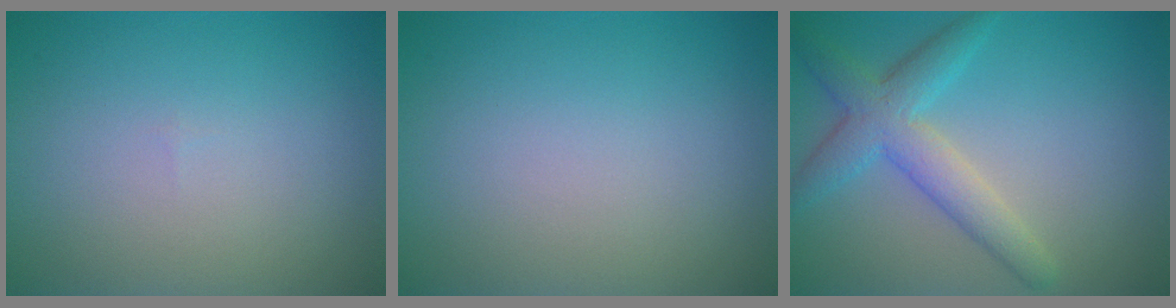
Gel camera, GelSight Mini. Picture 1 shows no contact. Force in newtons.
{"total": 0.0}
{"total": 4.4, "press": 4.4, "slide": 0.0}